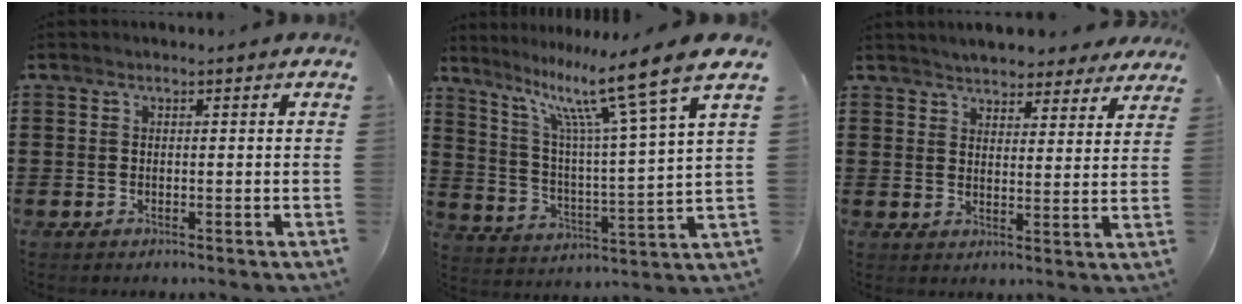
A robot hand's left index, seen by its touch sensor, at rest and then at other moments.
{"total": 13.1, "force": [9.5, 0.3, 9.0], "torque": [-0.182, -0.059, 0.146]}
{"total": 4.6, "force": [4.5, 0.7, 0.5], "torque": [-0.026, -0.014, 0.084]}